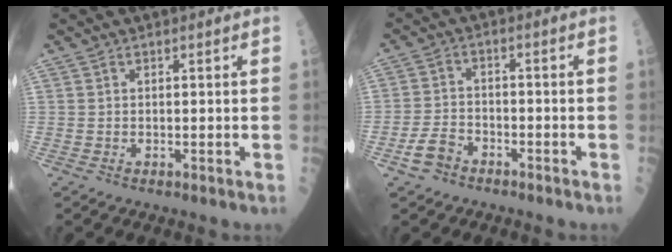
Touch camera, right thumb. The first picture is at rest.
{"total": 4.6, "force": [-2.9, 2.8, 2.2], "torque": [-0.044, 0.022, -0.054]}